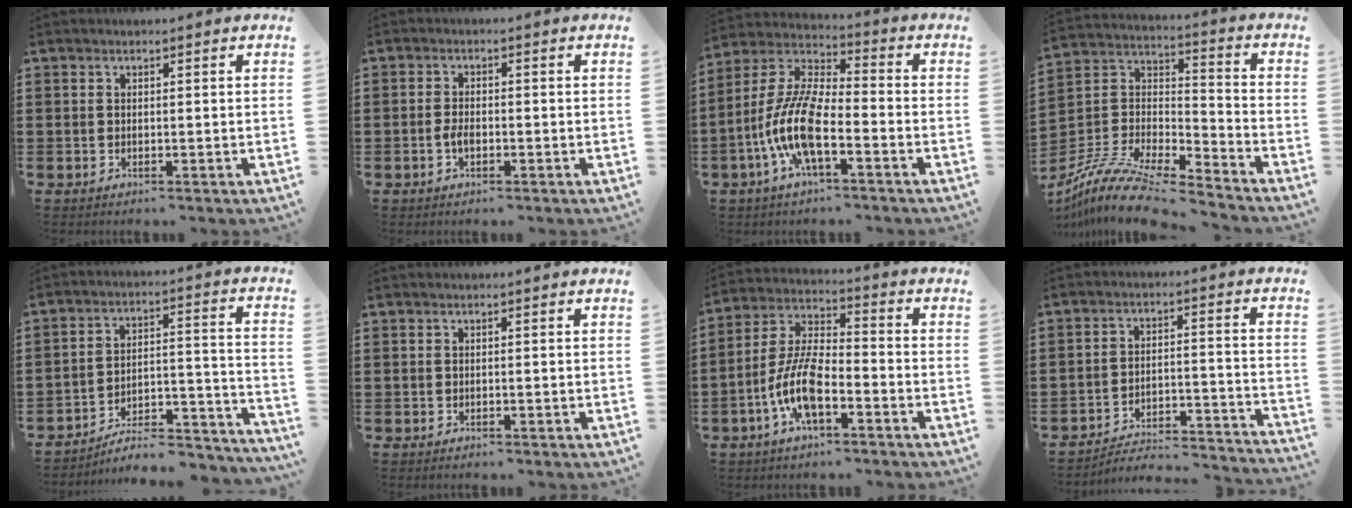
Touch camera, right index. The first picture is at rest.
{"total": 2.3, "force": [-0.8, 0.9, 2.0], "torque": [-0.047, -0.005, -0.015]}
{"total": 10.9, "force": [-4.6, 3.4, 9.3], "torque": [-0.231, -0.013, -0.095]}
{"total": 12.5, "force": [-10.8, 2.4, 5.8], "torque": [-0.127, 0.026, -0.216]}
{"total": 6.7, "force": [-5.8, 1.8, 2.8], "torque": [-0.040, 0.005, -0.111]}
{"total": 0.0}
{"total": 9.5, "force": [-3.9, 3.7, 7.8], "torque": [-0.184, -0.002, -0.079]}
{"total": 3.2, "force": [-3.0, 0.3, 1.0], "torque": [-0.028, -0.011, -0.070]}